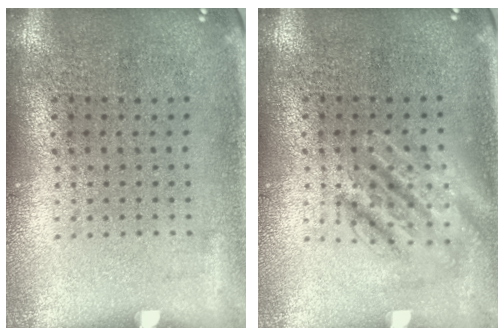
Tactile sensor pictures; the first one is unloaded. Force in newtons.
{"total": 1.7, "press": 1.7, "slide": 0.3}